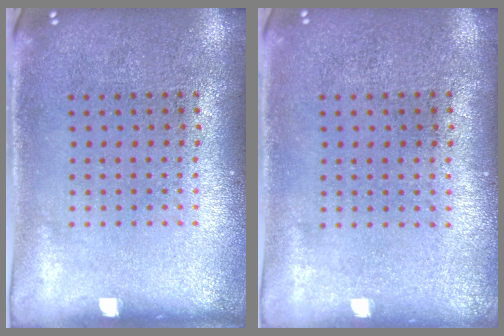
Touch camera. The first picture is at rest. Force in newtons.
{"total": 0.0}